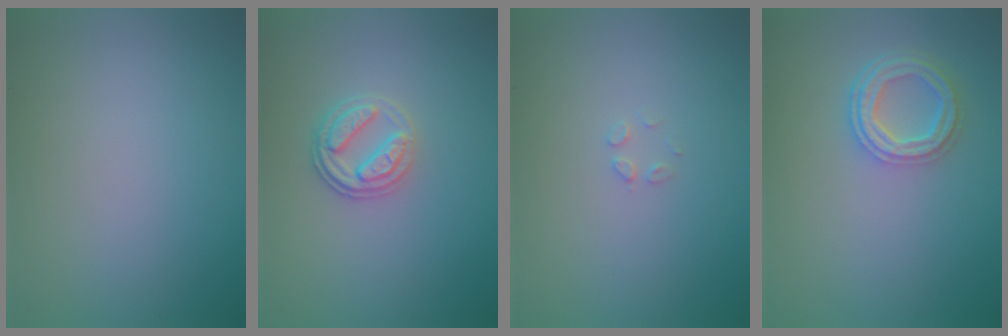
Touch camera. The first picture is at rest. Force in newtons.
{"total": 2.7, "press": 2.4, "slide": 1.1}
{"total": 0.8, "press": 0.8, "slide": 0.0}
{"total": 4.1, "press": 3.1, "slide": 2.6}